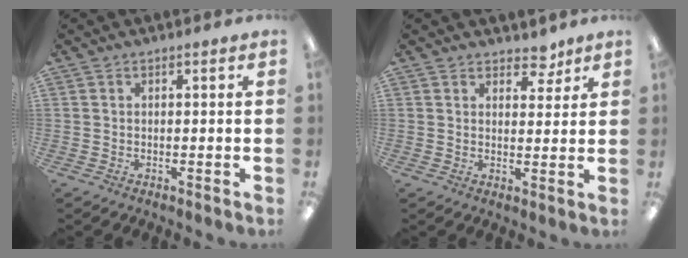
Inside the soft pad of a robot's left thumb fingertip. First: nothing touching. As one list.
[{"total": 4.7, "force": [3.8, 2.3, 1.4], "torque": [-0.003, -0.022, 0.064]}]